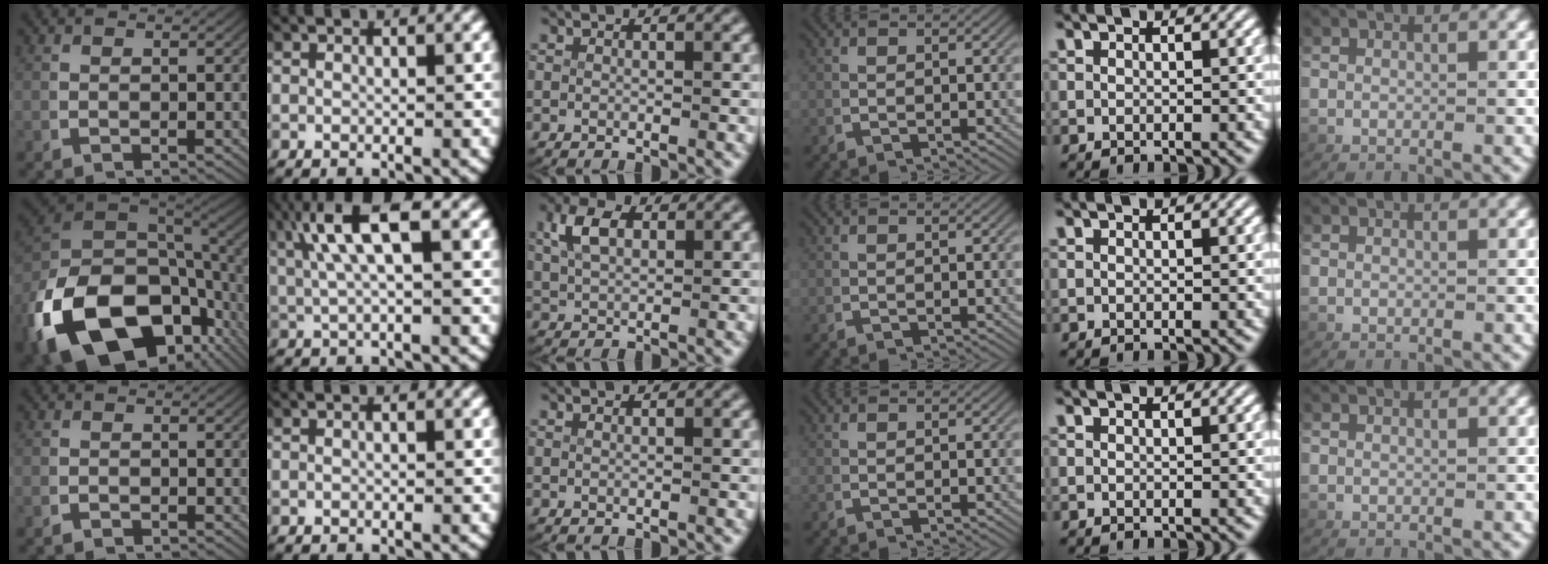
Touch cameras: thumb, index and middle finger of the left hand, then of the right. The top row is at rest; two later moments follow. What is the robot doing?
{"motion": "lift_and_place", "object": "photo album"}